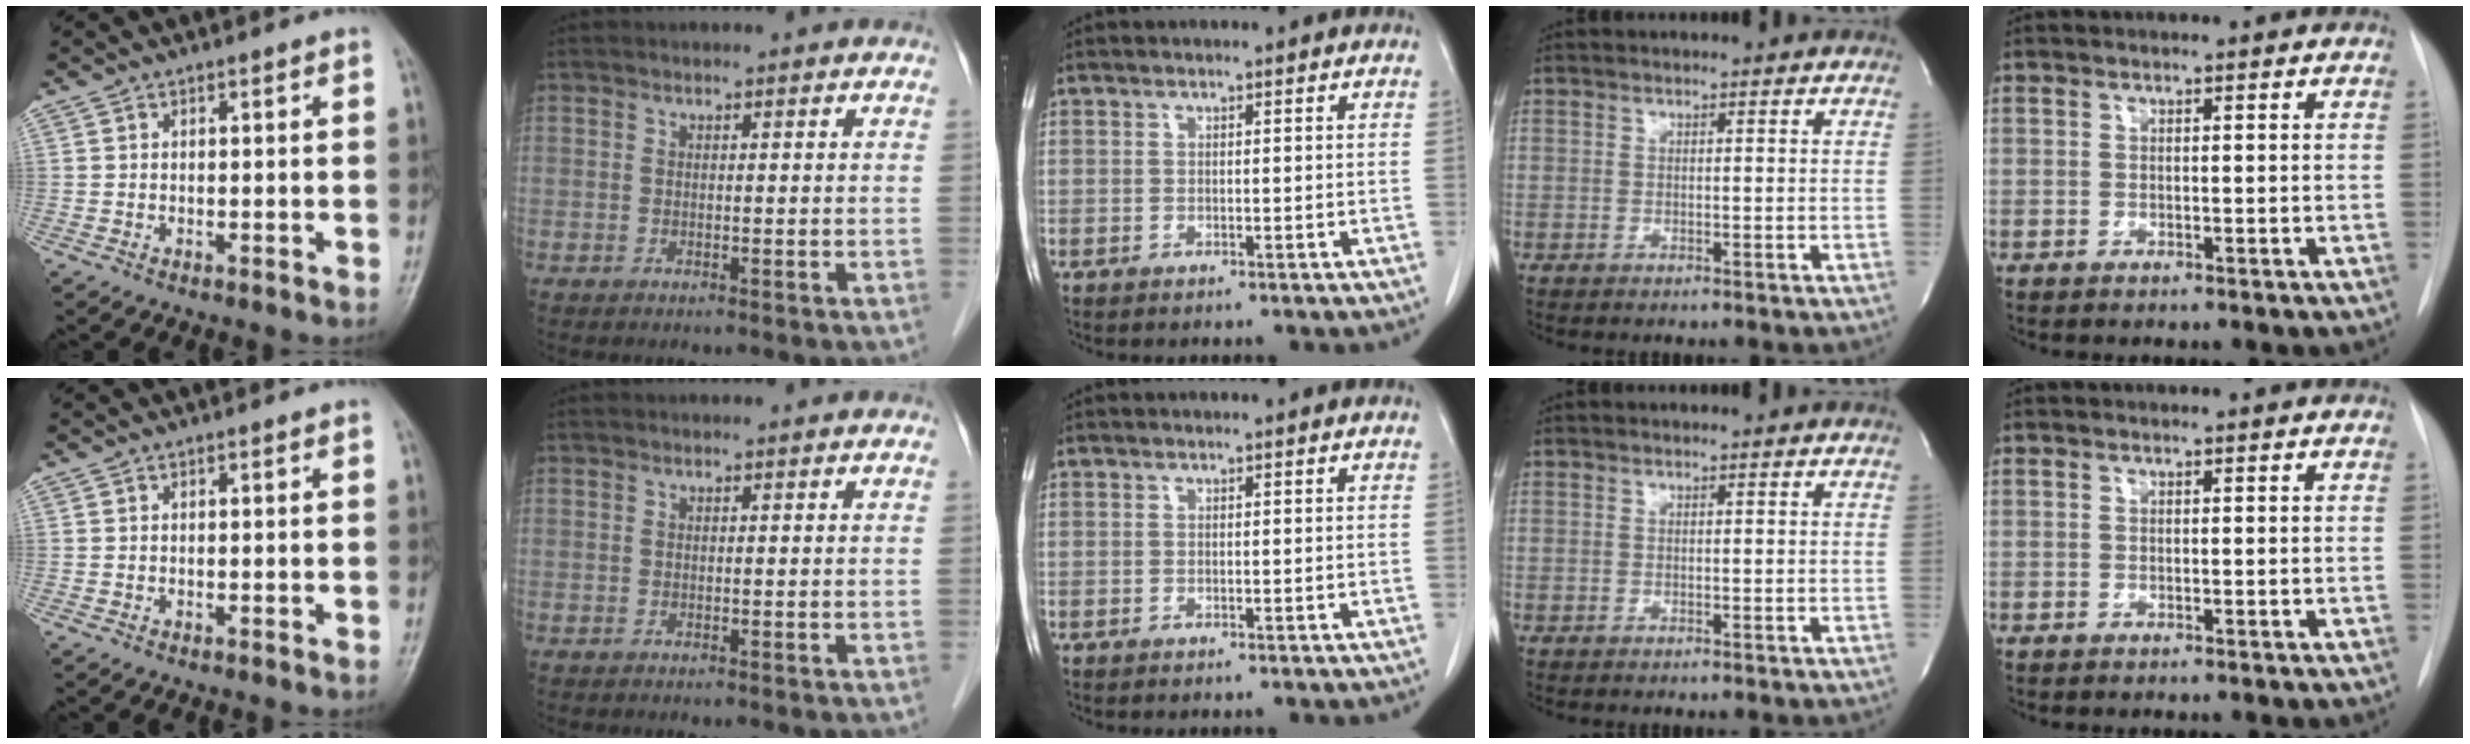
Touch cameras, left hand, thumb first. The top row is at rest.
{}